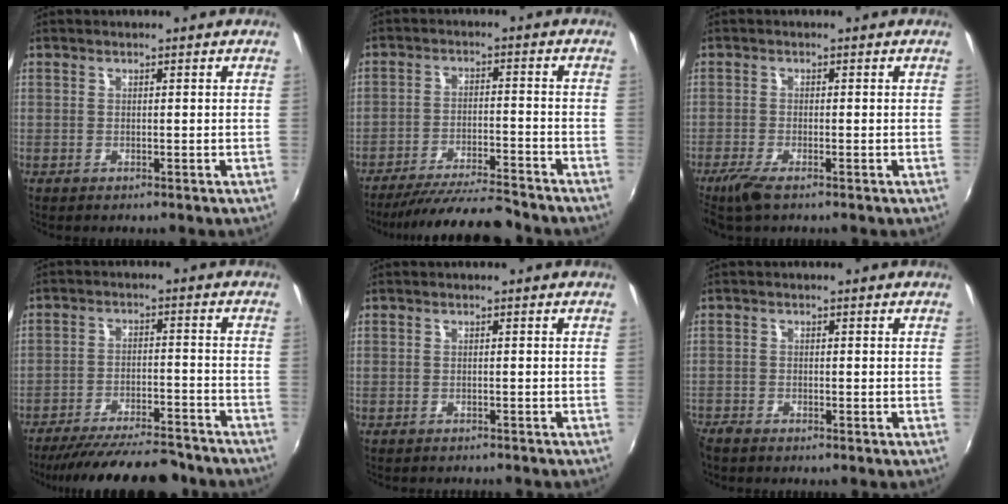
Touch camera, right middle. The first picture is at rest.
{"total": 12.8, "force": [-11.8, 1.3, 4.8], "torque": [-0.108, -0.003, -0.186]}
{"total": 4.1, "force": [-2.9, 0.7, 2.8], "torque": [-0.070, -0.014, -0.058]}
{"total": 18.8, "force": [-16.8, 4.0, 7.6], "torque": [-0.151, -0.008, -0.236]}
{"total": 2.7, "force": [-2.6, 0.7, 0.7], "torque": [-0.022, -0.012, -0.038]}
{"total": 2.6, "force": [-2.4, 0.8, 0.6], "torque": [-0.022, -0.013, -0.049]}